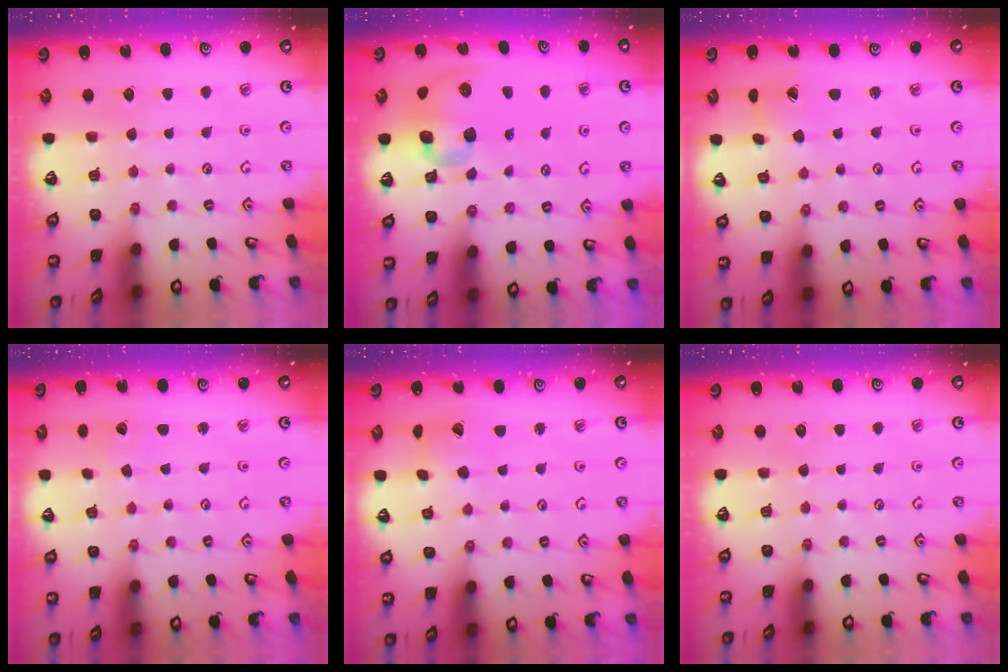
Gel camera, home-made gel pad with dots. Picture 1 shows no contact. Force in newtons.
{"total": 13.3, "press": 13.2, "slide": 2.0}
{"total": 2.5, "press": 2.5, "slide": 0.4}
{"total": 1.6, "press": 1.6, "slide": 0.2}
{"total": 7.0, "press": 7.0, "slide": 1.0}
{"total": 0.0}